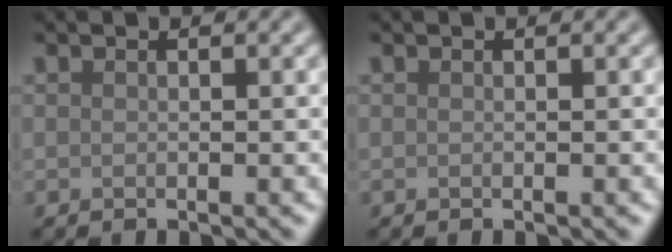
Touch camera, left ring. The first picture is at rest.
{"total": 0.0}